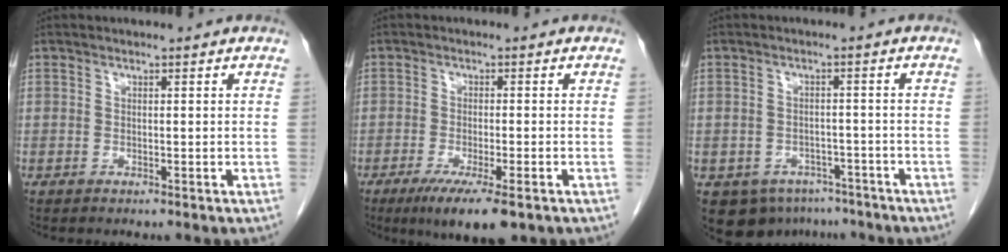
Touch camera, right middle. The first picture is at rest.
{"total": 8.1, "force": [-5.0, 1.4, 6.2], "torque": [-0.100, -0.021, -0.076]}
{"total": 8.9, "force": [-6.2, 6.0, 2.3], "torque": [-0.030, 0.005, -0.080]}